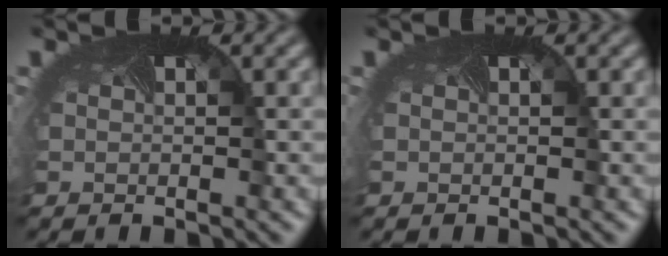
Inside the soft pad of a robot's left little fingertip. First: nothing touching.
{"total": 0.0}